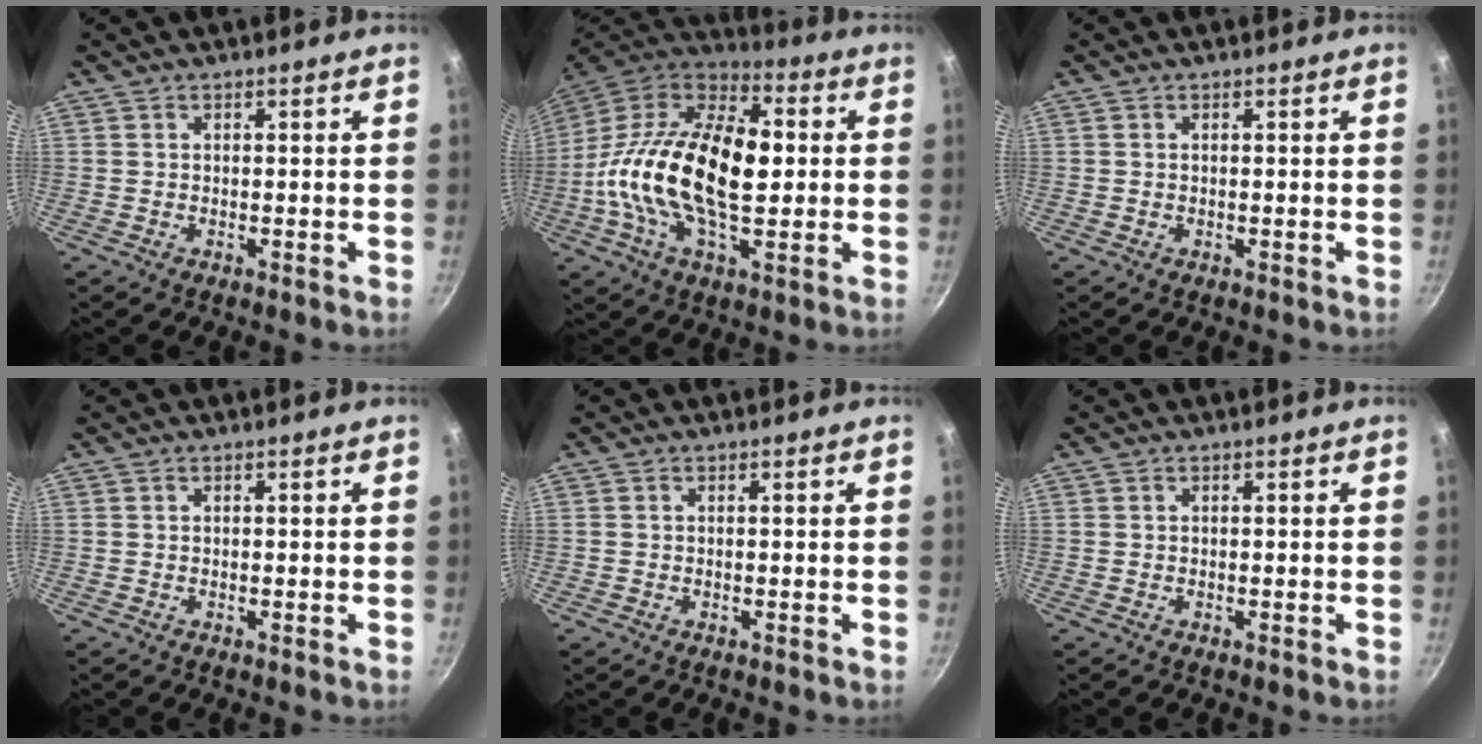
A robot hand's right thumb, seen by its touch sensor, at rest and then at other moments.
{"total": 25.5, "force": [-0.3, 13.6, 21.5], "torque": [-0.377, 0.032, -0.024]}
{"total": 0.0}
{"total": 0.0}
{"total": 0.0}
{"total": 0.0}